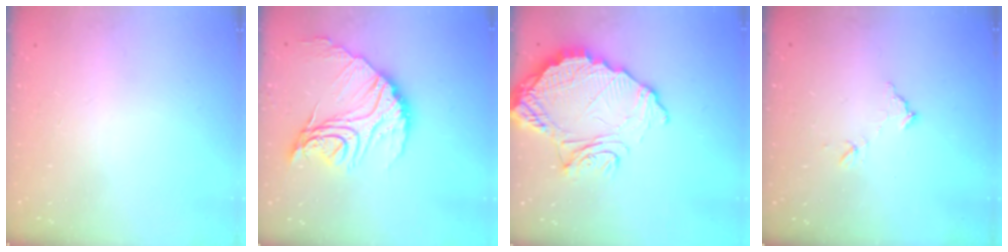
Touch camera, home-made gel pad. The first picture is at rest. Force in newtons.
{"total": 18.7, "press": 18.6, "slide": 1.7}
{"total": 15.7, "press": 15.6, "slide": 1.4}
{"total": 7.0, "press": 7.0, "slide": 0.3}